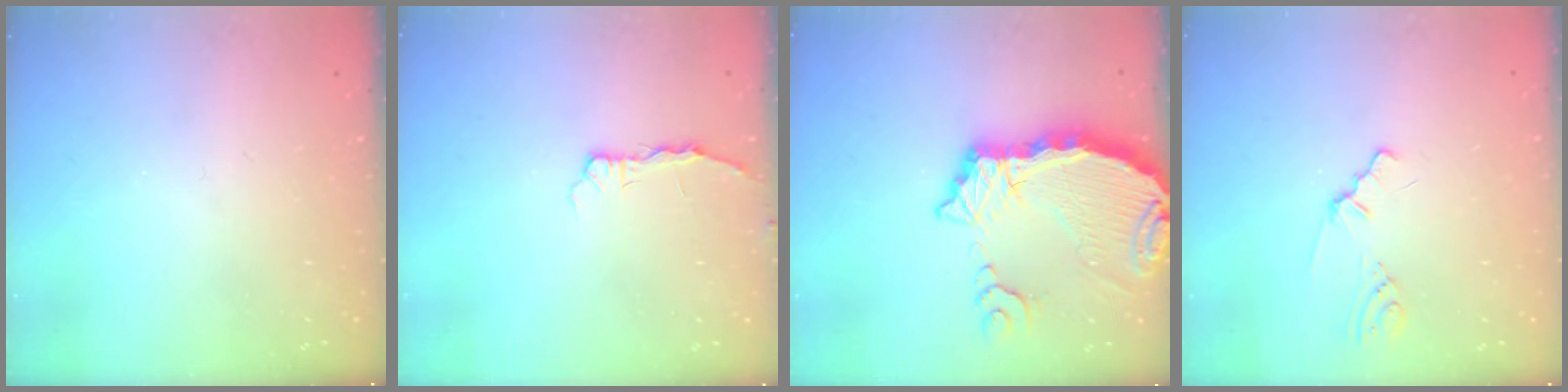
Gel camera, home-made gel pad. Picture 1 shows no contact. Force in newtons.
{"total": 2.6, "press": 2.6, "slide": 0.3}
{"total": 12.0, "press": 11.9, "slide": 1.4}
{"total": 0.8, "press": 0.8, "slide": 0.2}